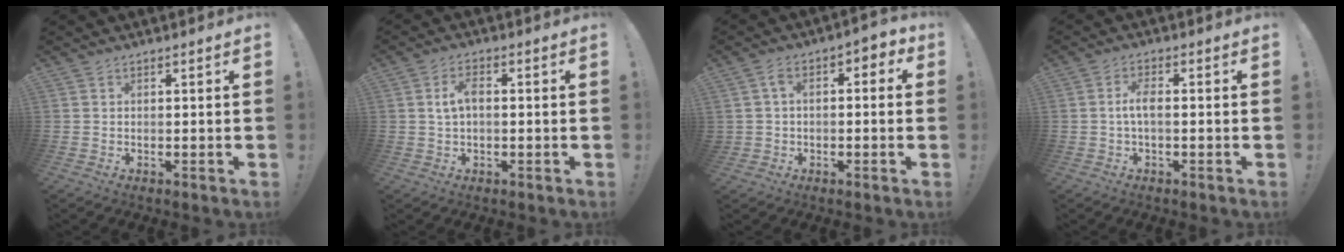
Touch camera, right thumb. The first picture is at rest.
{"total": 4.6, "force": [0.4, 2.5, 3.8], "torque": [-0.067, 0.011, 0.005]}
{"total": 5.3, "force": [0.1, 4.2, 3.3], "torque": [-0.041, 0.007, 0.001]}
{"total": 4.1, "force": [-0.5, 1.4, 3.8], "torque": [-0.080, 0.008, -0.012]}